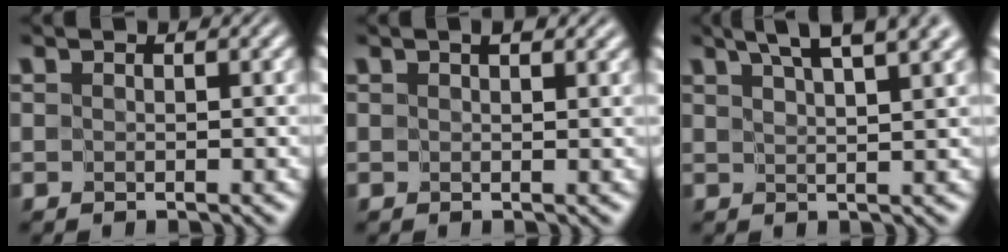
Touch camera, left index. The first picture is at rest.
{"total": 1.4, "force": [0.7, 0.5, 1.0], "torque": [-0.009, 0.003, 0.011]}
{"total": 6.8, "force": [4.7, 1.6, 4.6], "torque": [-0.052, 0.030, 0.052]}